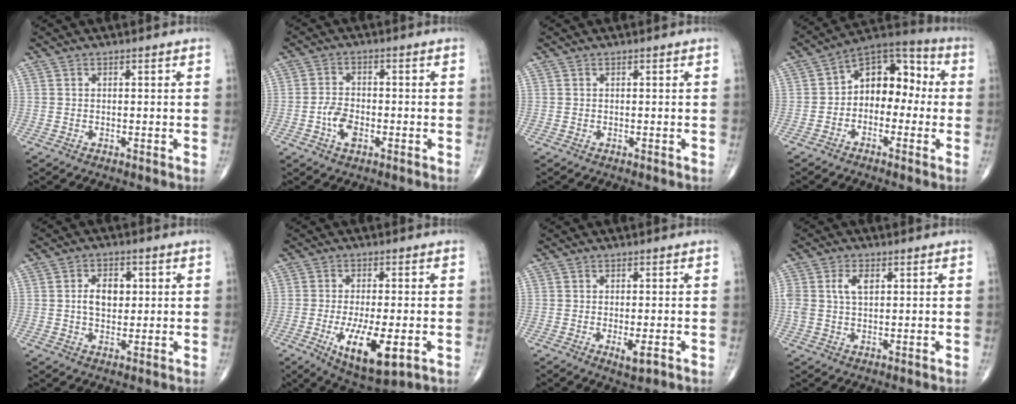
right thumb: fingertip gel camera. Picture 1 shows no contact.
{"total": 4.9, "force": [-1.8, 2.8, 3.6], "torque": [-0.064, 0.011, -0.036]}
{"total": 0.0}
{"total": 11.5, "force": [-0.5, 7.9, 8.3], "torque": [-0.078, 0.048, -0.031]}
{"total": 5.8, "force": [0.8, 3.8, 4.3], "torque": [-0.052, 0.001, 0.010]}
{"total": 12.1, "force": [-3.7, 4.2, 10.8], "torque": [-0.181, -0.015, -0.053]}
{"total": 3.0, "force": [-1.0, 0.8, 2.7], "torque": [-0.042, -0.007, -0.016]}
{"total": 4.4, "force": [1.3, 2.5, 3.4], "torque": [-0.072, 0.006, 0.026]}